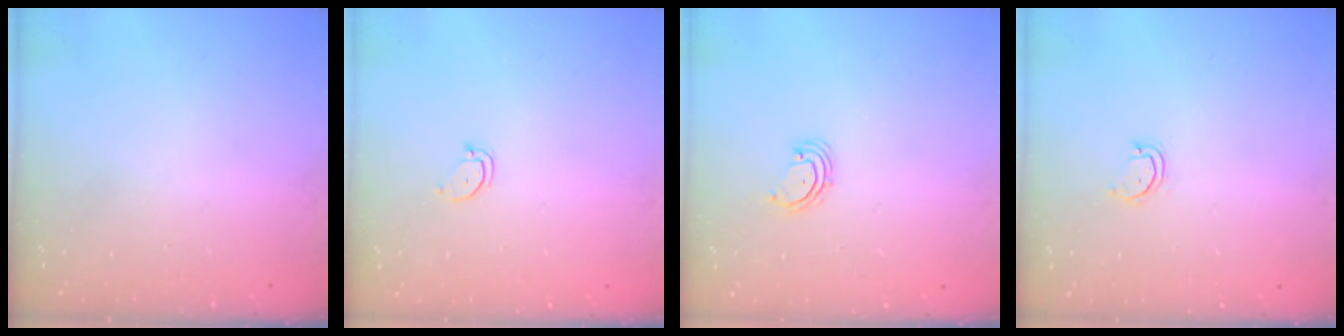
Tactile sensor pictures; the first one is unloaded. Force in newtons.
{"total": 2.4, "press": 2.4, "slide": 0.2}
{"total": 2.3, "press": 2.3, "slide": 0.5}
{"total": 2.9, "press": 2.9, "slide": 0.3}